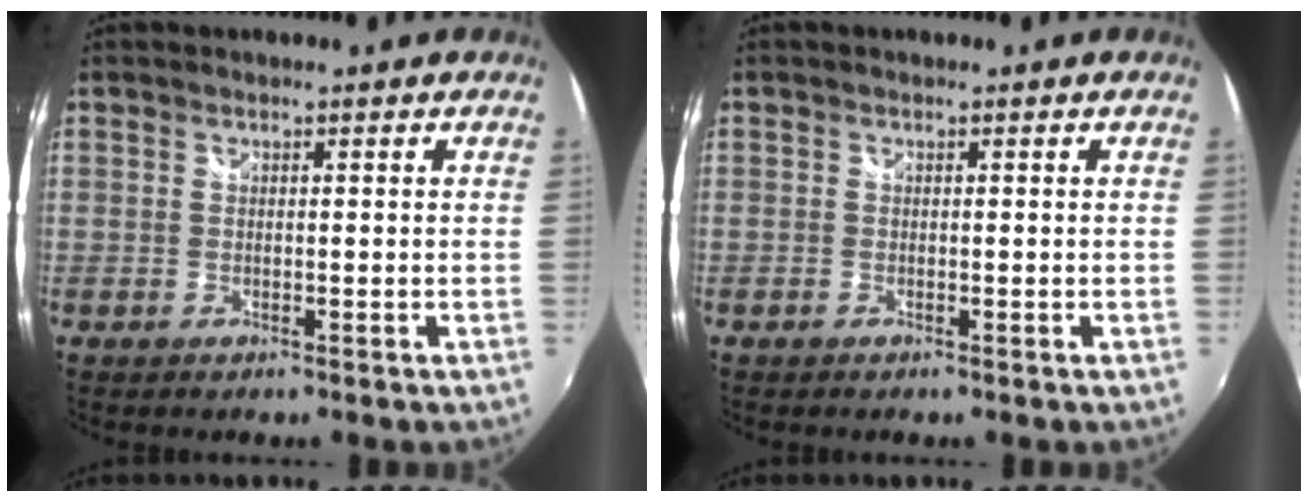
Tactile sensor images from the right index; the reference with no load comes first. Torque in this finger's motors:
{"motor_torque": [-0.12, -0.17, 0.04, 0.01]}